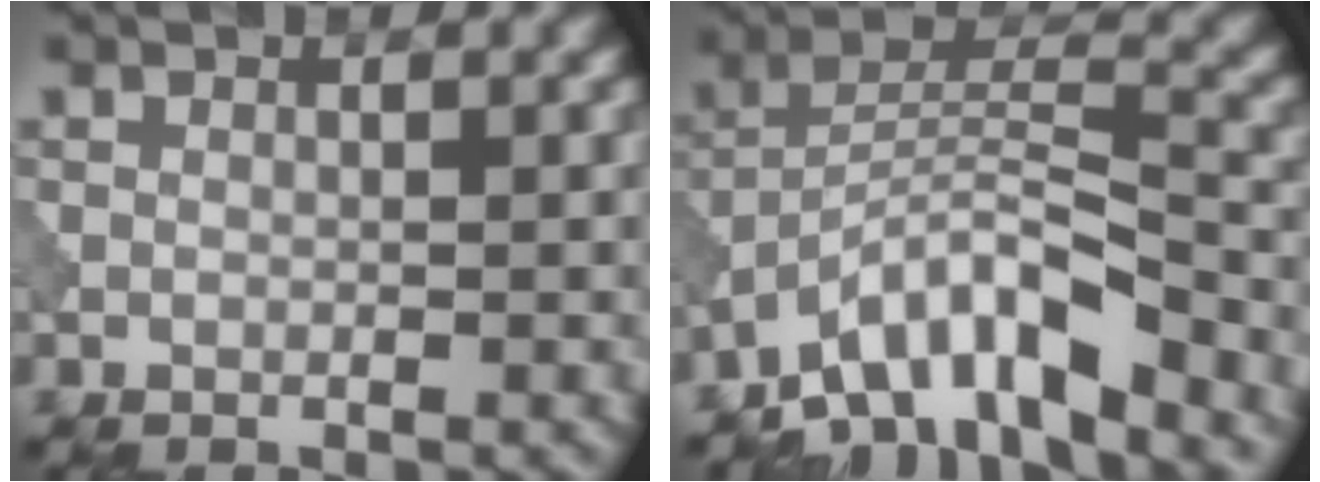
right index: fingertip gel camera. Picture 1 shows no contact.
{"total": 8.2, "force": [-6.3, 1.9, 4.8], "torque": [-0.074, 0.010, -0.124]}